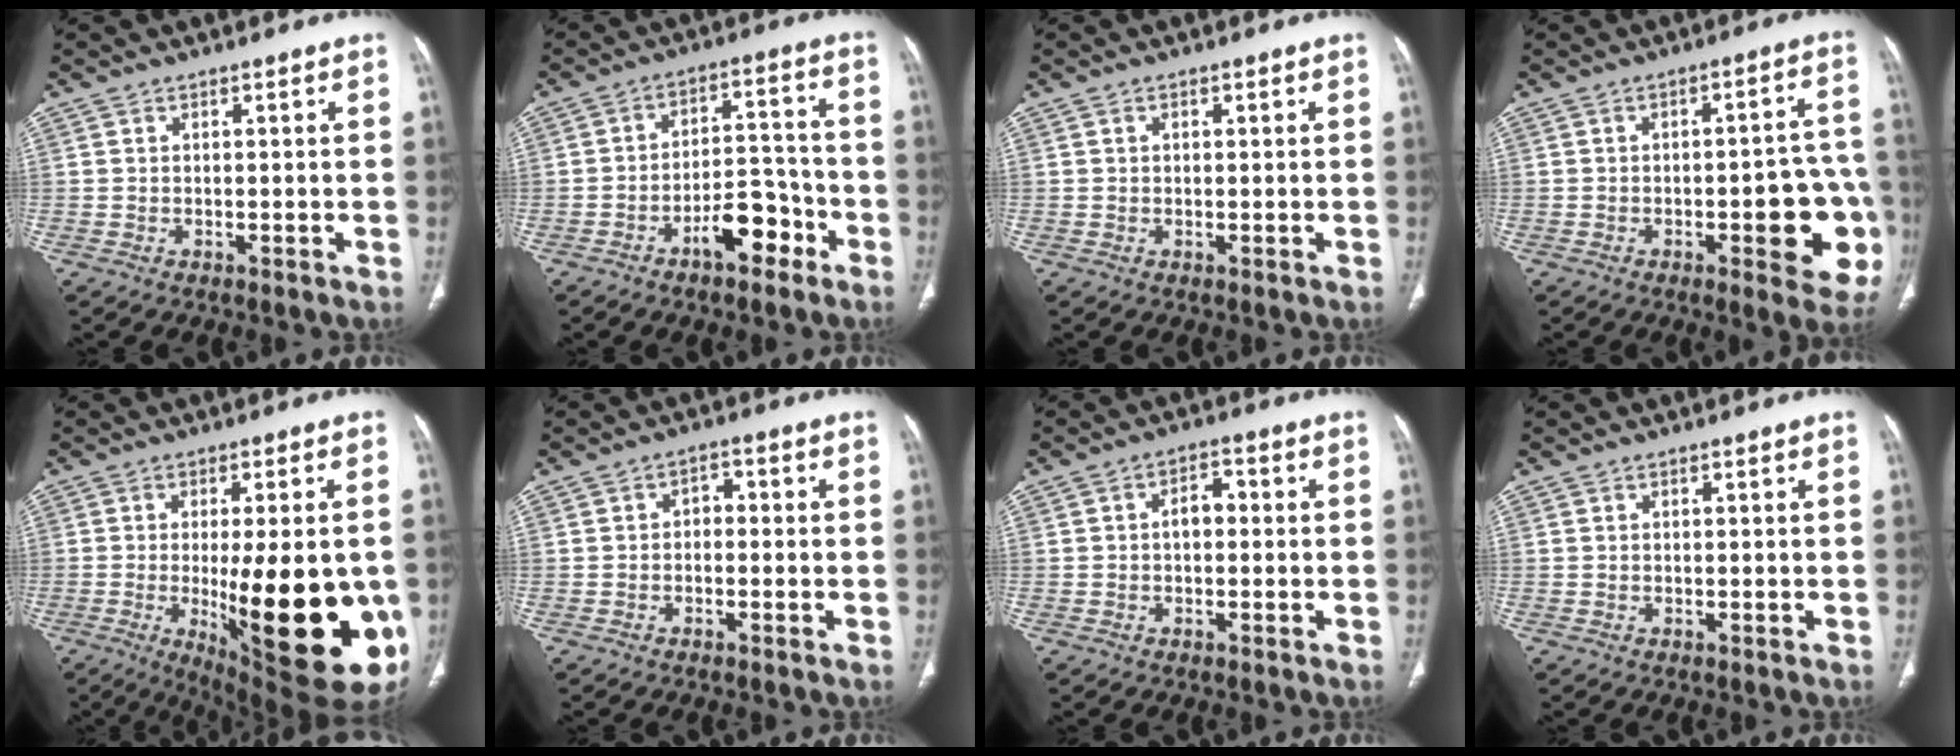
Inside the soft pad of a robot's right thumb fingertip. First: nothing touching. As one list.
[{"total": 9.4, "force": [-5.2, 4.5, 6.3], "torque": [-0.076, 0.049, -0.082]}, {"total": 0.7, "force": [0.3, 0.5, 0.4], "torque": [-0.005, 0.000, 0.004]}, {"total": 14.1, "force": [-4.1, 4.9, 12.6], "torque": [-0.124, 0.026, -0.042]}, {"total": 24.0, "force": [-4.5, 7.5, 22.3], "torque": [-0.258, -0.031, -0.037]}, {"total": 2.6, "force": [-0.5, 1.9, 1.7], "torque": [-0.014, 0.016, -0.018]}, {"total": 3.7, "force": [-0.1, 2.4, 2.8], "torque": [-0.035, 0.018, -0.008]}, {"total": 0.0}]